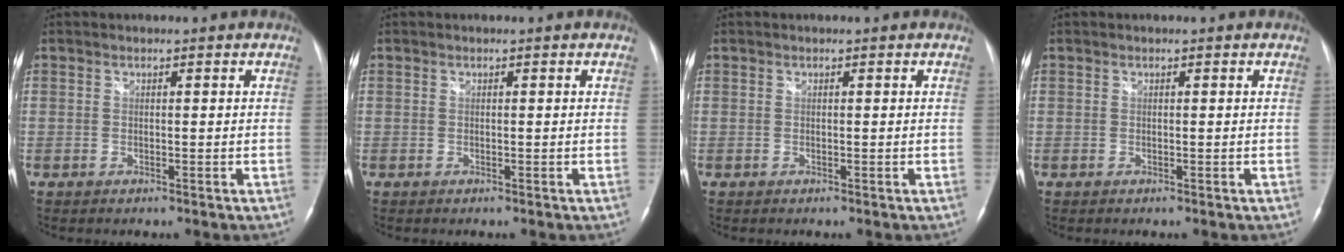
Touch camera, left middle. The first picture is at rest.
{"total": 0.0}
{"total": 0.0}
{"total": 0.0}